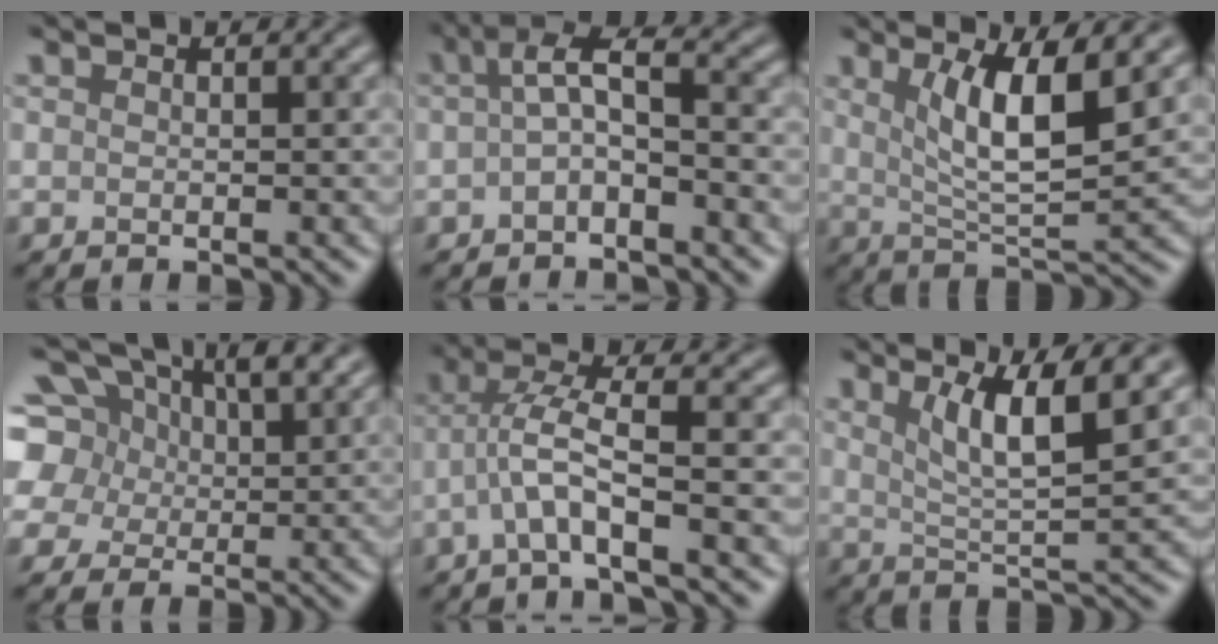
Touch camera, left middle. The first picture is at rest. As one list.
[{"total": 3.3, "force": [-0.4, 1.3, 3.0], "torque": [-0.059, 0.011, -0.014]}, {"total": 6.6, "force": [2.5, 1.6, 5.9], "torque": [-0.103, -0.010, 0.049]}, {"total": 13.0, "force": [6.4, 8.9, 6.9], "torque": [-0.145, 0.037, 0.099]}, {"total": 4.2, "force": [-1.3, 0.5, 4.0], "torque": [-0.084, 0.013, -0.033]}, {"total": 6.3, "force": [3.1, 1.3, 5.3], "torque": [-0.087, -0.006, 0.054]}]